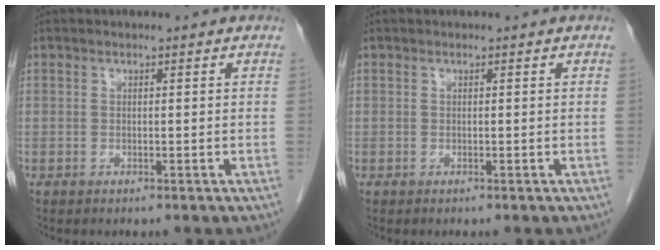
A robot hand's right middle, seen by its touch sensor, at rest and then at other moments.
{"total": 0.0}